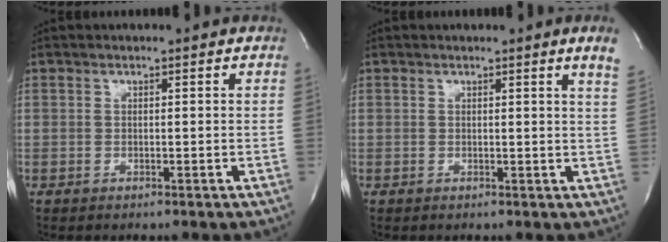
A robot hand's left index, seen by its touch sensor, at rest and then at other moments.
{"total": 2.7, "force": [2.1, -0.8, 1.6], "torque": [-0.026, -0.016, 0.014]}